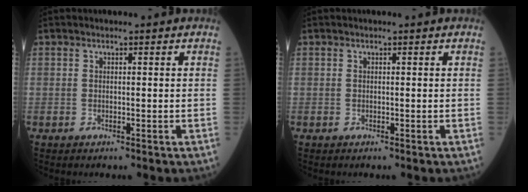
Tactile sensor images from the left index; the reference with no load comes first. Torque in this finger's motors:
{"motor_torque": [0.20, 0.10, 0.03, 0.00]}